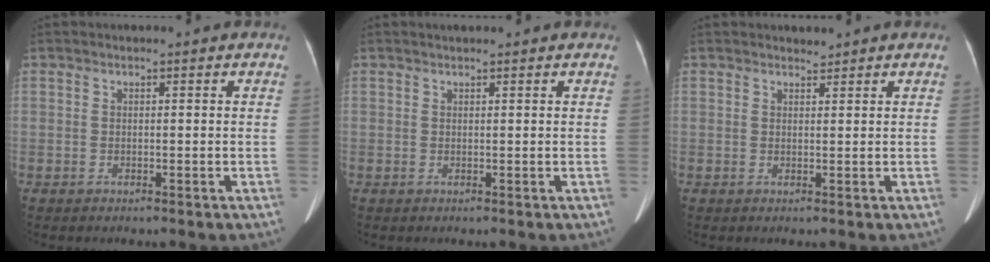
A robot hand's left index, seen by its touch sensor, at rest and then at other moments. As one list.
[{"total": 1.4, "force": [1.2, 0.3, 0.6], "torque": [-0.010, 0.020, 0.020]}, {"total": 0.7, "force": [0.7, 0.1, -0.1], "torque": [-0.008, -0.001, 0.012]}]